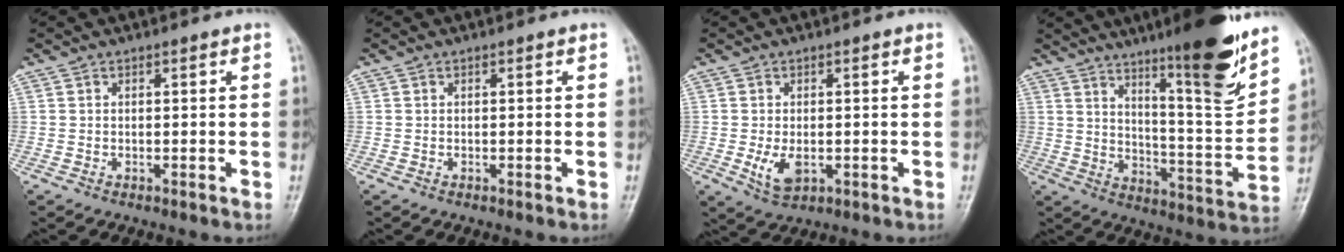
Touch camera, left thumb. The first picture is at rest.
{"total": 0.0}
{"total": 4.4, "force": [-0.8, 2.6, 3.4], "torque": [-0.063, -0.010, -0.008]}
{"total": 17.5, "force": [11.9, 2.1, 12.7], "torque": [-0.169, -0.077, 0.189]}